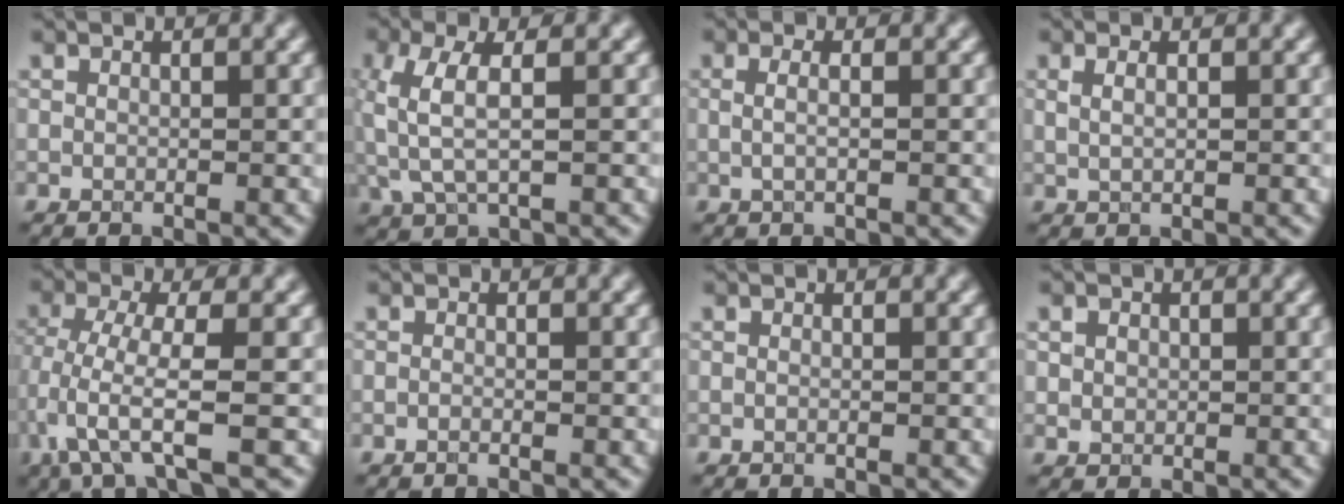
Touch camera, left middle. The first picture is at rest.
{"total": 4.4, "force": [0.1, 1.9, 4.0], "torque": [-0.107, 0.000, 0.002]}
{"total": 1.8, "force": [0.4, 0.8, 1.6], "torque": [-0.024, -0.007, -0.010]}
{"total": 1.8, "force": [0.8, 0.9, 1.4], "torque": [-0.016, -0.001, 0.006]}
{"total": 5.6, "force": [-2.5, 1.1, 4.9], "torque": [-0.103, -0.007, -0.052]}
{"total": 0.5, "force": [-0.4, 0.1, 0.4], "torque": [-0.008, -0.005, -0.009]}
{"total": 0.0}
{"total": 1.6, "force": [0.6, 1.4, 0.7], "torque": [-0.012, 0.004, 0.011]}